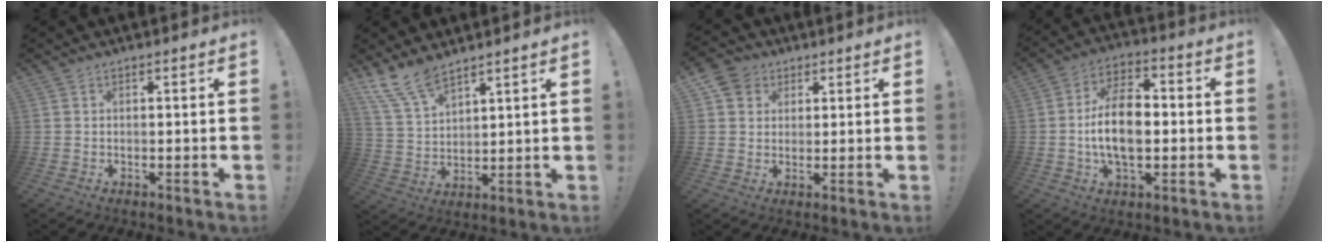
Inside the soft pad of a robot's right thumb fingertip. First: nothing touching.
{"total": 9.5, "force": [8.2, 3.2, 3.6], "torque": [-0.082, -0.049, 0.162]}
{"total": 6.1, "force": [2.7, 5.3, 1.4], "torque": [-0.027, -0.012, 0.056]}
{"total": 14.1, "force": [-1.7, 8.2, 11.3], "torque": [-0.212, 0.009, -0.034]}